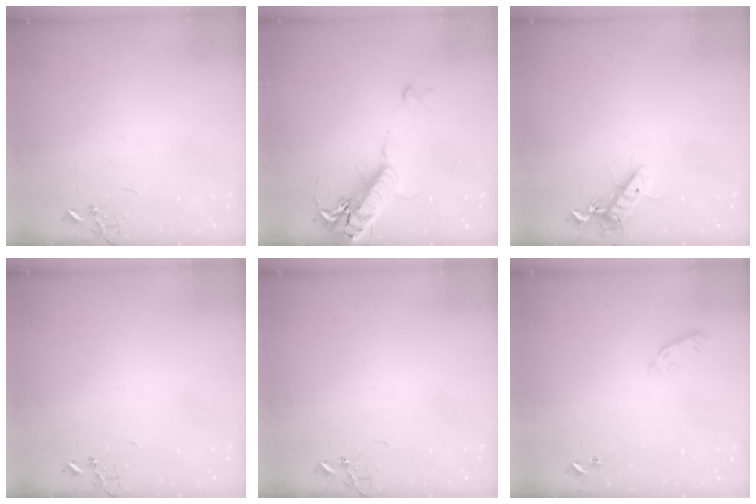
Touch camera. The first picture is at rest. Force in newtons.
{"total": 19.9, "press": 19.5, "slide": 3.8}
{"total": 11.0, "press": 10.9, "slide": 1.9}
{"total": 0.0}
{"total": 0.0}
{"total": 3.8, "press": 3.7, "slide": 0.8}